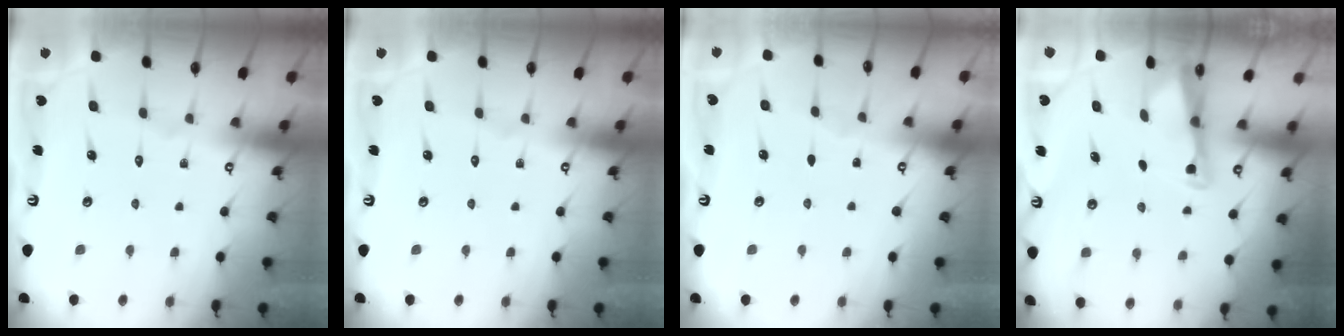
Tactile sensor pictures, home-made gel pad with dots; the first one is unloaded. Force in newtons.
{"total": 0.0}
{"total": 2.3, "press": 2.2, "slide": 0.2}
{"total": 2.5, "press": 2.5, "slide": 0.2}